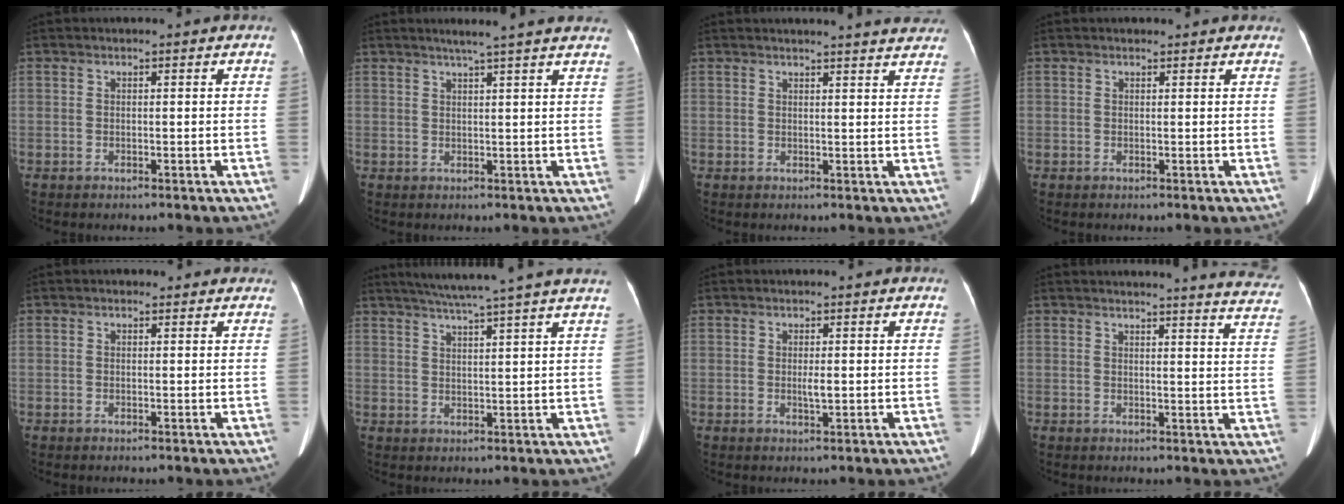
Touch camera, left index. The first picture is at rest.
{"total": 8.1, "force": [6.8, -0.7, 4.4], "torque": [-0.061, 0.018, 0.072]}
{"total": 11.4, "force": [10.9, 0.7, 3.3], "torque": [-0.029, -0.016, 0.104]}
{"total": 1.8, "force": [1.4, 1.1, 0.3], "torque": [0.005, 0.015, 0.012]}
{"total": 1.0, "force": [0.7, 0.8, 0.0], "torque": [0.002, 0.007, 0.004]}
{"total": 12.2, "force": [10.2, -1.6, 6.5], "torque": [-0.106, 0.011, 0.130]}
{"total": 1.3, "force": [-0.1, 0.2, 1.3], "torque": [-0.027, -0.004, -0.001]}
{"total": 14.8, "force": [14.5, 0.0, 3.1], "torque": [-0.019, -0.096, 0.128]}